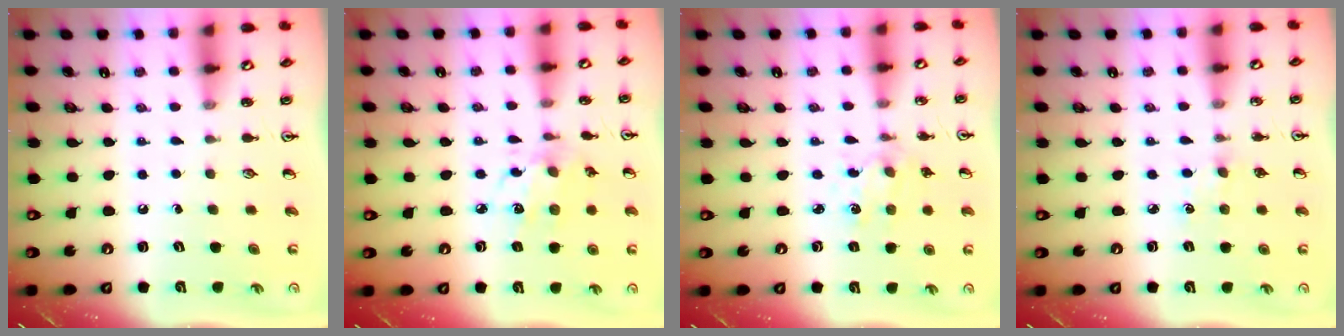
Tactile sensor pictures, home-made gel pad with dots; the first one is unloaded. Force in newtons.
{"total": 7.8, "press": 7.8, "slide": 0.5}
{"total": 2.0, "press": 2.0, "slide": 0.3}
{"total": 2.8, "press": 2.7, "slide": 0.4}